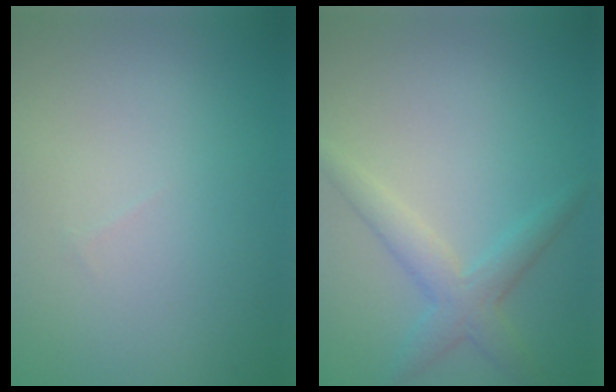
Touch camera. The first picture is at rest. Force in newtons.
{"total": 2.9, "press": 2.9, "slide": 0.2}